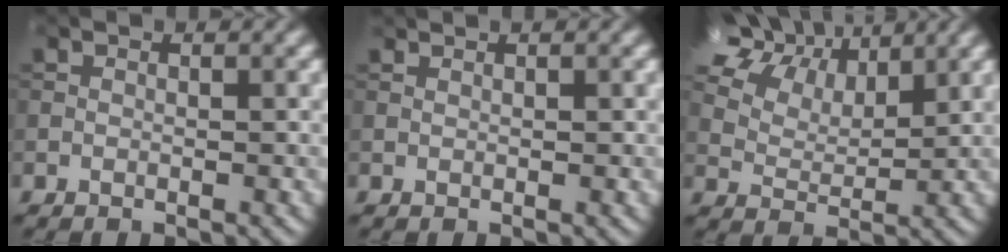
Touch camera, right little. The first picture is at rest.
{"total": 0.6, "force": [0.5, 0.0, 0.2], "torque": [-0.004, 0.001, 0.010]}
{"total": 14.4, "force": [8.9, 8.1, 7.8], "torque": [-0.162, 0.039, 0.151]}